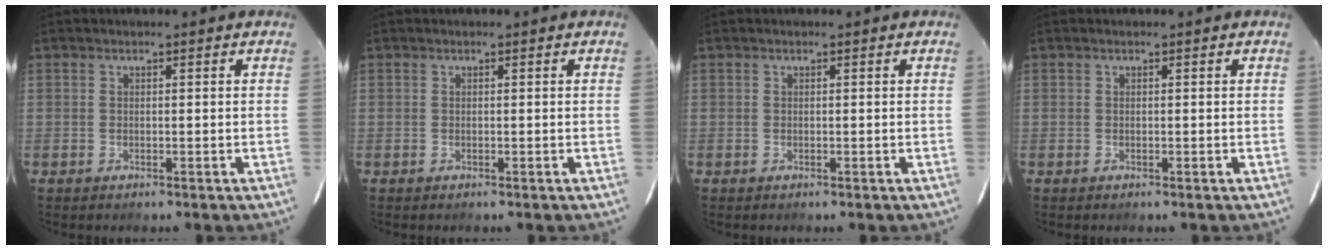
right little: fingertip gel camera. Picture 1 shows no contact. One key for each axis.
{"total": 0.0}
{"total": 0.0}
{"total": 0.0}